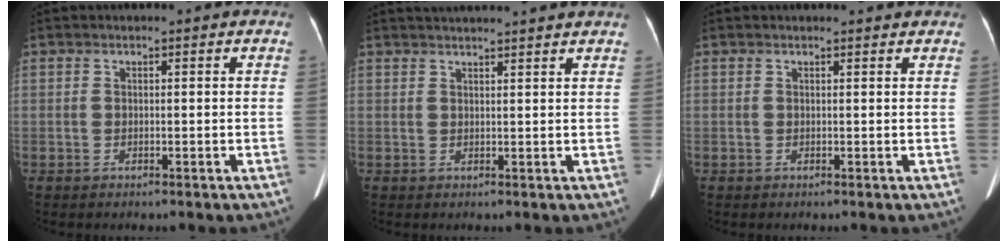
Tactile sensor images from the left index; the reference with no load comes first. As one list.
[{"total": 9.2, "force": [8.6, -0.5, 3.2], "torque": [-0.046, 0.028, 0.104]}, {"total": 2.8, "force": [2.7, 0.6, 0.6], "torque": [-0.015, 0.011, 0.025]}]